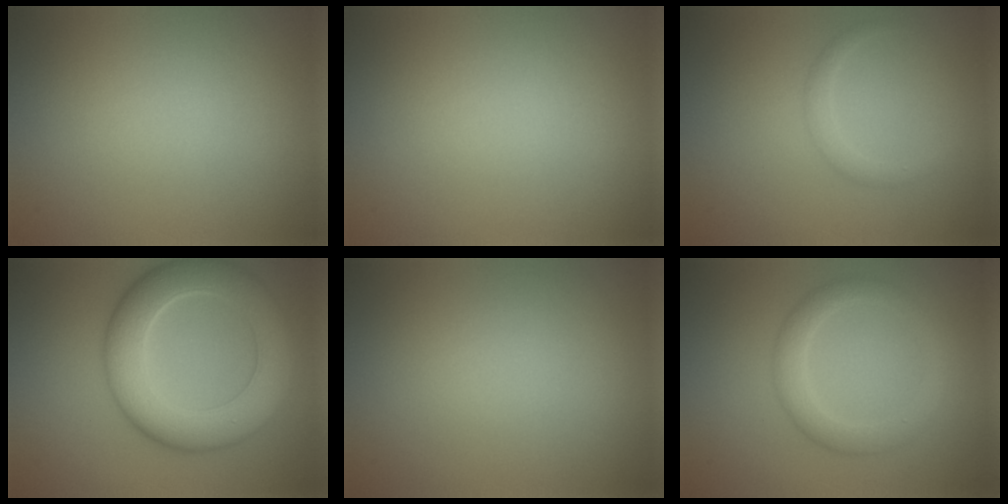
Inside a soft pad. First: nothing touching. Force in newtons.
{"total": 0.0}
{"total": 1.4, "press": 1.4, "slide": 0.1}
{"total": 8.2, "press": 8.2, "slide": 0.4}
{"total": 0.0}
{"total": 2.9, "press": 2.9, "slide": 0.2}